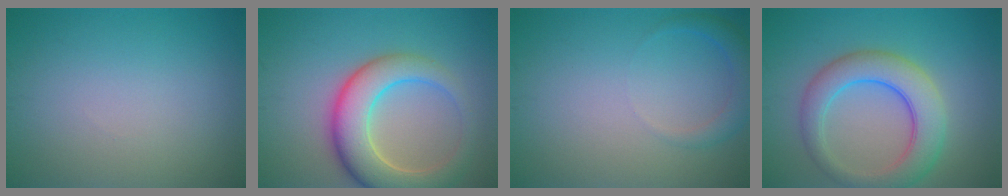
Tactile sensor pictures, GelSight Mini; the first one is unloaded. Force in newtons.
{"total": 7.5, "press": 7.5, "slide": 0.6}
{"total": 2.2, "press": 2.2, "slide": 0.2}
{"total": 6.3, "press": 6.3, "slide": 0.2}